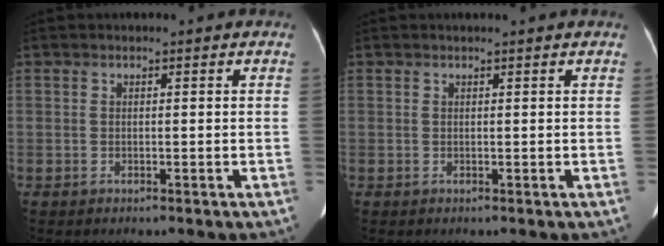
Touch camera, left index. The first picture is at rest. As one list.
[{"total": 1.3, "force": [1.2, -0.1, 0.6], "torque": [-0.008, 0.012, 0.017]}]